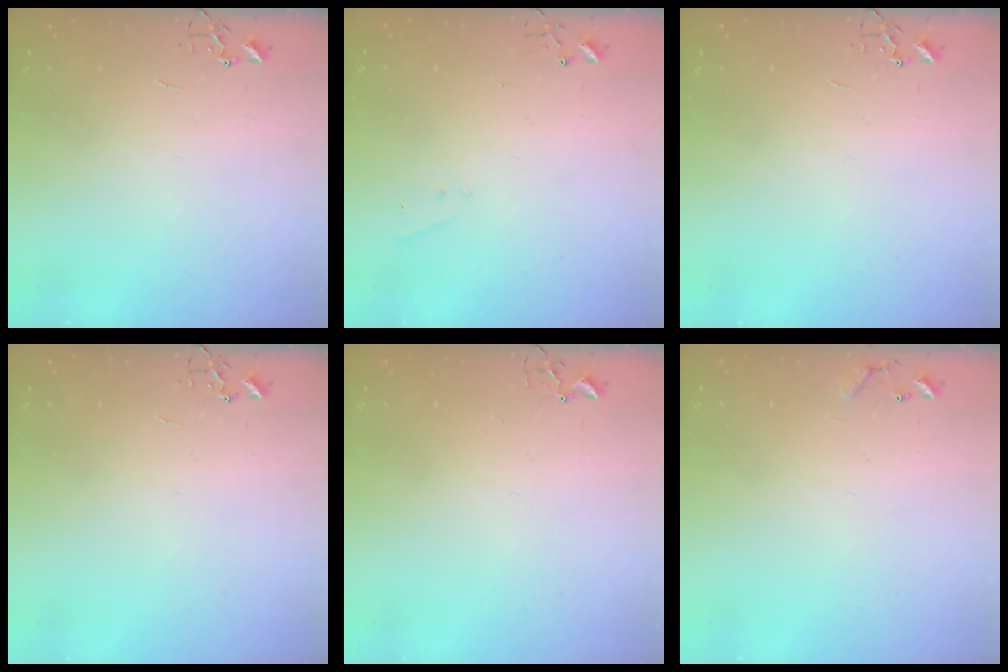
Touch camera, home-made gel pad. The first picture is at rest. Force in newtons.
{"total": 4.2, "press": 4.1, "slide": 0.6}
{"total": 0.0}
{"total": 0.0}
{"total": 3.0, "press": 2.9, "slide": 0.4}
{"total": 7.7, "press": 7.7, "slide": 0.5}